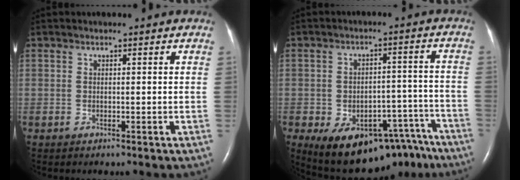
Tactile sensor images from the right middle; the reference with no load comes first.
{"total": 17.4, "force": [-11.8, 9.3, 8.8], "torque": [-0.107, 0.031, -0.151]}